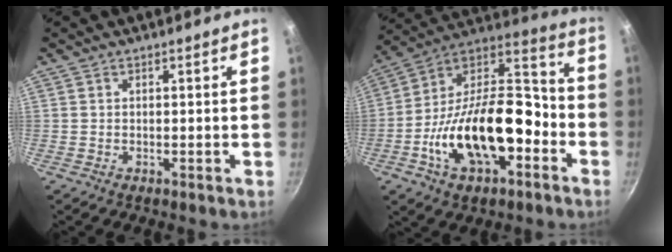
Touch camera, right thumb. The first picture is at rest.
{"total": 24.4, "force": [-7.4, 12.8, 19.4], "torque": [-0.313, 0.060, -0.131]}